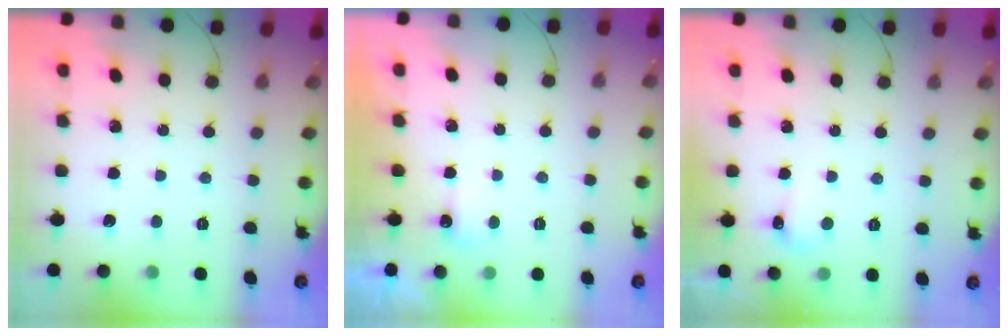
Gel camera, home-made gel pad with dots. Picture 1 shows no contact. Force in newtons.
{"total": 2.3, "press": 2.2, "slide": 0.6}
{"total": 5.5, "press": 5.2, "slide": 1.8}